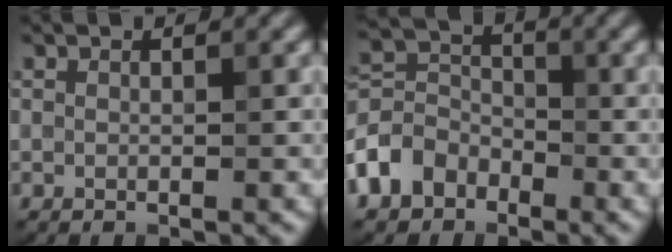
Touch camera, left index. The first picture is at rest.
{"total": 4.7, "force": [-2.8, 3.4, 1.7], "torque": [-0.038, 0.010, -0.072]}